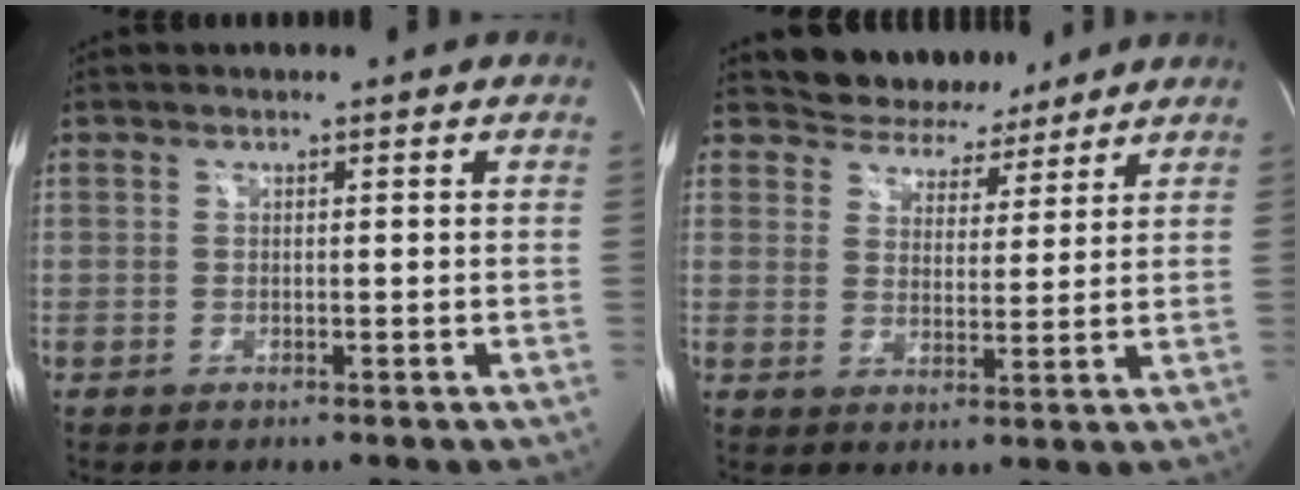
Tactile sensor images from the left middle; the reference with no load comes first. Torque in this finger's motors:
{"motor_torque": [0.07, -0.69, -0.10, 0.00]}